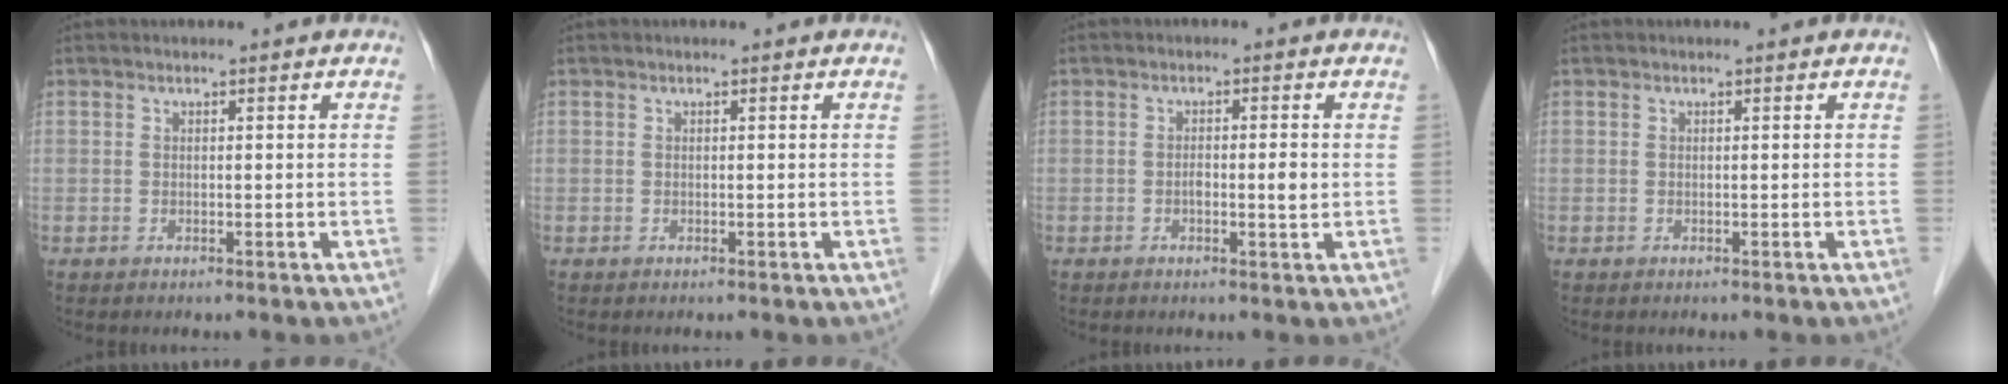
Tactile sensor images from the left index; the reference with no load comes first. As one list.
[{"total": 0.0}, {"total": 2.6, "force": [-0.3, 0.5, 2.5], "torque": [-0.043, 0.000, -0.005]}, {"total": 0.0}]